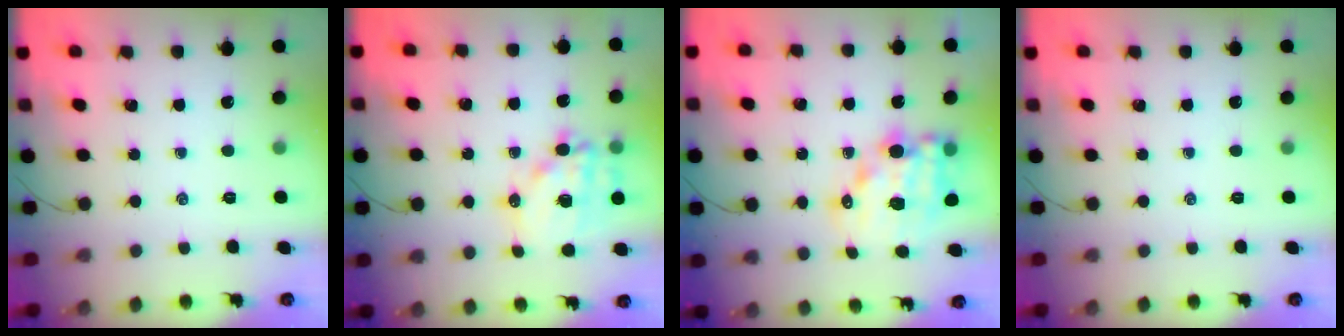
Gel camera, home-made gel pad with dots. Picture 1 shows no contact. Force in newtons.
{"total": 14.2, "press": 13.8, "slide": 3.2}
{"total": 13.3, "press": 12.9, "slide": 3.3}
{"total": 0.0}